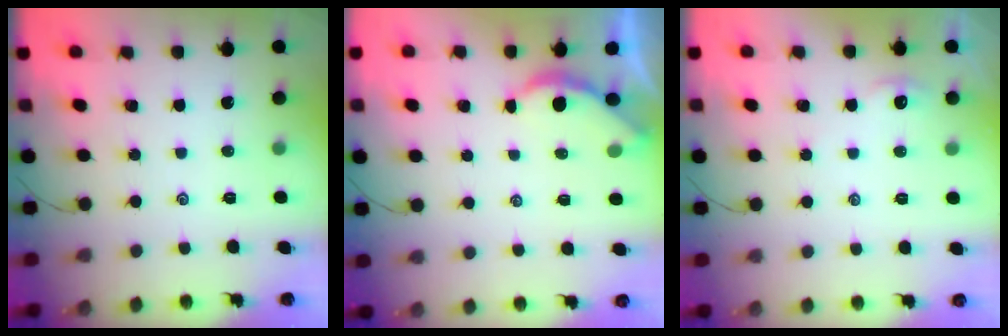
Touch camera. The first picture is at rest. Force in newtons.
{"total": 1.9, "press": 1.9, "slide": 0.1}
{"total": 2.5, "press": 2.5, "slide": 0.3}